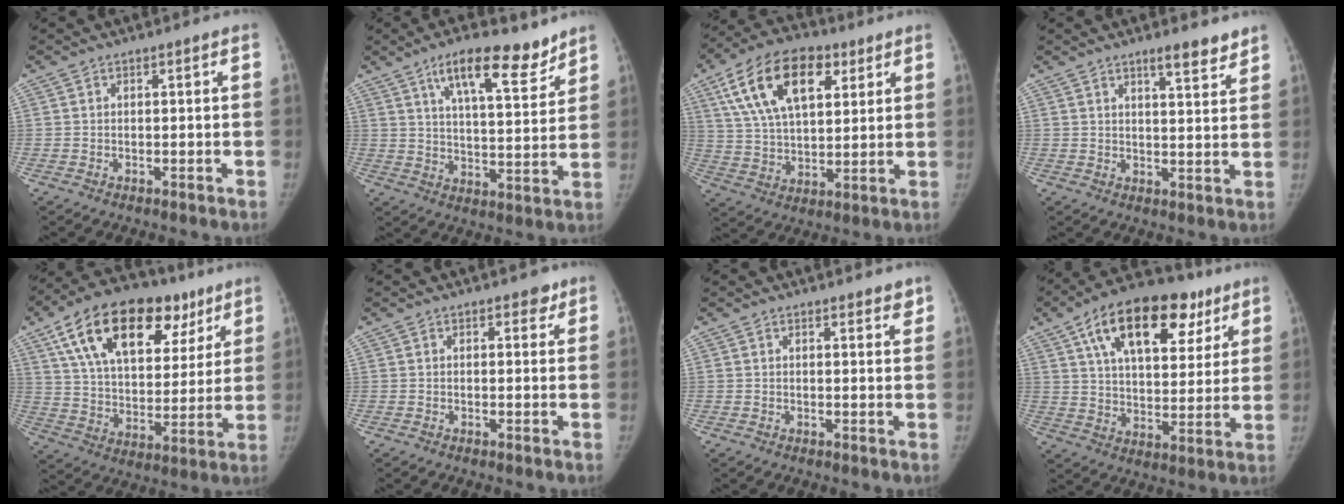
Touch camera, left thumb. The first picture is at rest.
{"total": 13.5, "force": [9.1, 4.5, 8.9], "torque": [-0.109, -0.046, 0.148]}
{"total": 19.0, "force": [8.4, 10.3, 13.5], "torque": [-0.220, -0.008, 0.149]}
{"total": 5.7, "force": [4.5, 1.1, 3.4], "torque": [-0.035, -0.032, 0.063]}
{"total": 26.9, "force": [13.9, 14.9, 17.5], "torque": [-0.254, 0.003, 0.229]}
{"total": 1.8, "force": [1.2, 1.1, 0.7], "torque": [0.010, -0.005, 0.013]}
{"total": 3.3, "force": [2.9, 1.0, 1.2], "torque": [0.003, -0.012, 0.031]}
{"total": 23.8, "force": [12.1, 12.5, 16.2], "torque": [-0.220, -0.002, 0.194]}